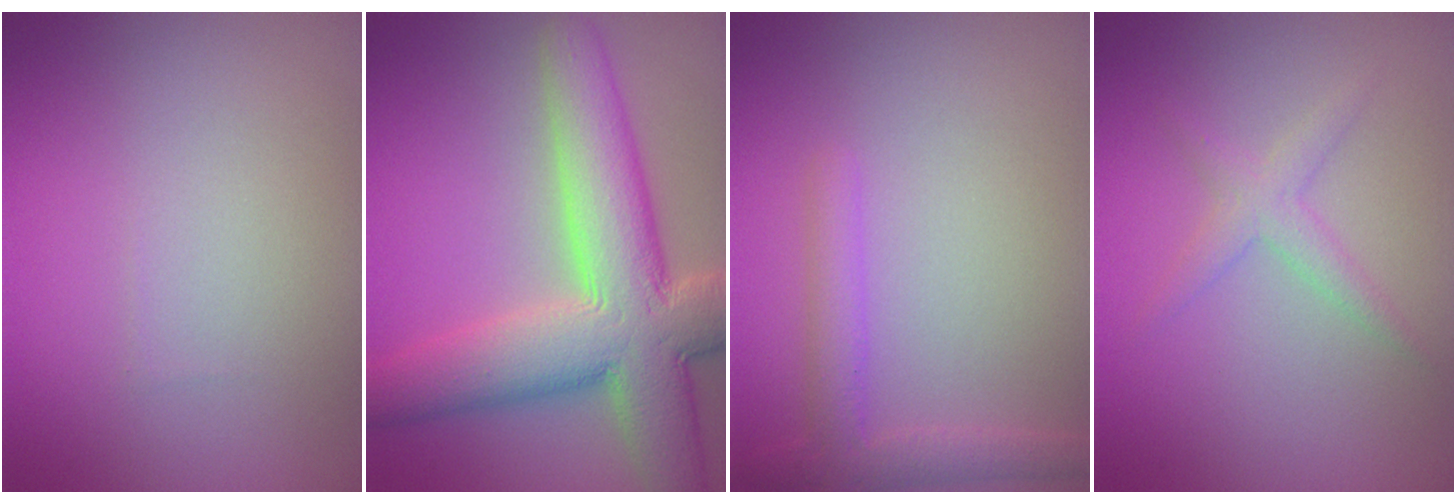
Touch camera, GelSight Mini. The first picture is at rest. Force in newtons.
{"total": 10.9, "press": 10.9, "slide": 0.8}
{"total": 2.8, "press": 2.8, "slide": 0.2}
{"total": 1.9, "press": 1.9, "slide": 0.1}